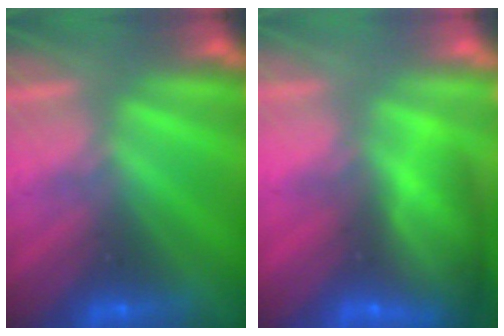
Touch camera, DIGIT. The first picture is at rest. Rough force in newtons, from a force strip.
{"total": 10.6}